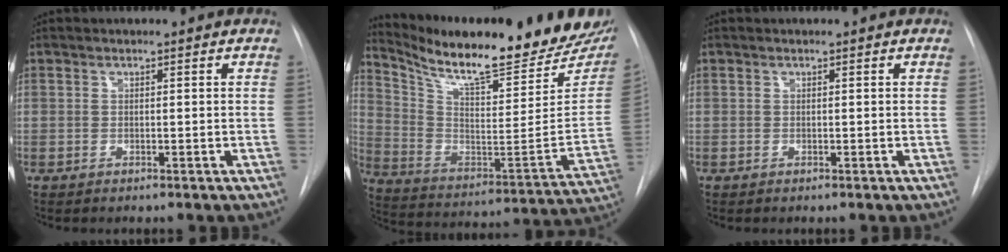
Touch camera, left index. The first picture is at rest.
{"total": 26.9, "force": [22.5, 4.9, 14.0], "torque": [-0.233, -0.054, 0.323]}
{"total": 0.0}